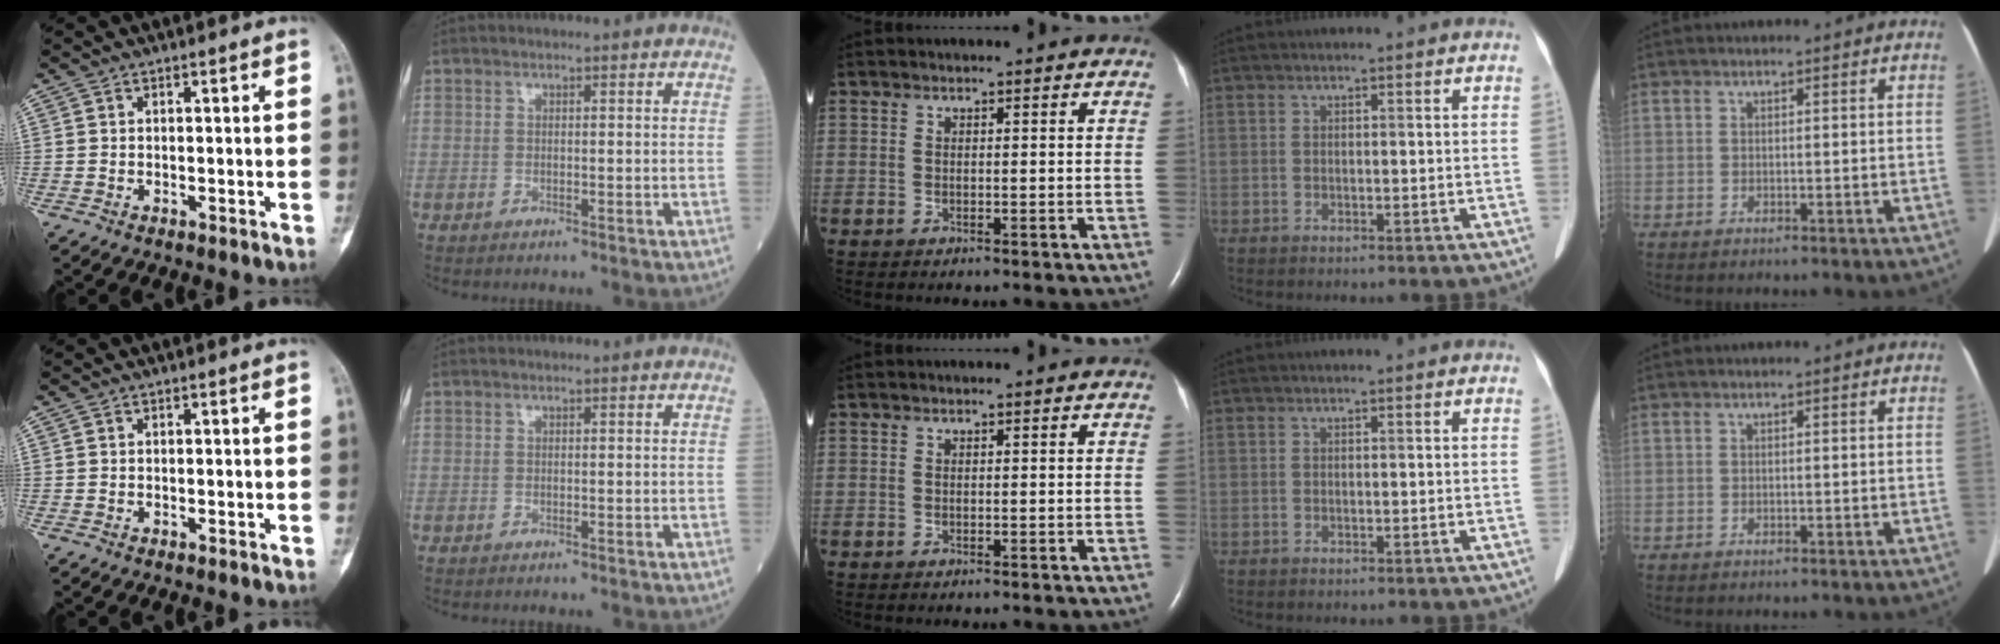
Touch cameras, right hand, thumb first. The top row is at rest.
{}